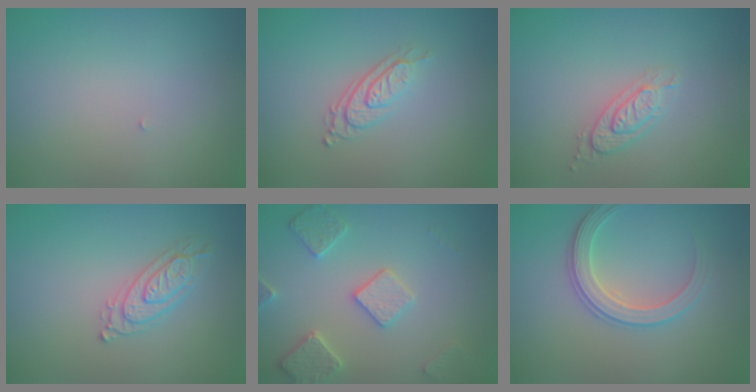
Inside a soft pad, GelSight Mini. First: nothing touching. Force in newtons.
{"total": 2.8, "press": 2.0, "slide": 2.1}
{"total": 2.0, "press": 1.9, "slide": 0.6}
{"total": 2.4, "press": 2.4, "slide": 0.3}
{"total": 4.0, "press": 3.5, "slide": 1.9}
{"total": 2.8, "press": 2.8, "slide": 0.3}